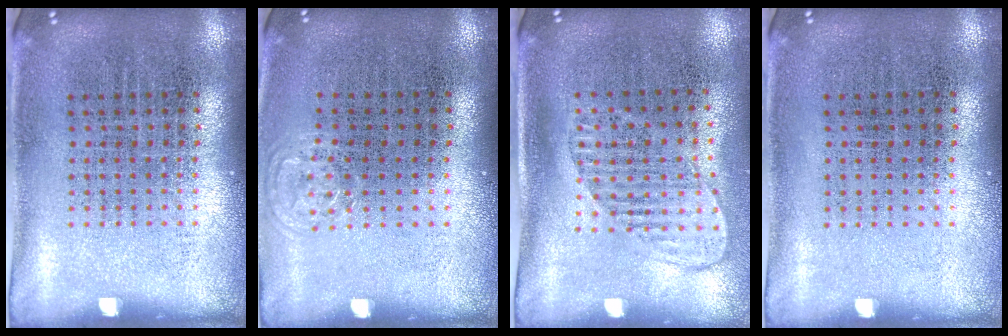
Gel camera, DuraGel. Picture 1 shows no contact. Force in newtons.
{"total": 0.6, "press": 0.6, "slide": 0.1}
{"total": 1.4, "press": 1.2, "slide": 0.8}
{"total": 0.0}